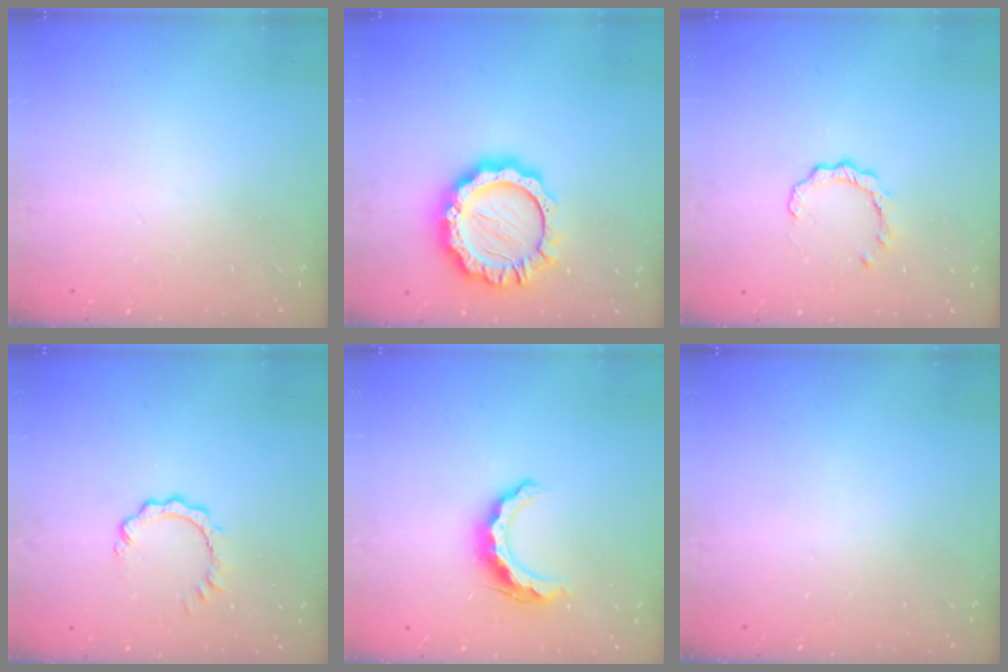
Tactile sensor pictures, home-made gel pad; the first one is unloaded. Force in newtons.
{"total": 14.4, "press": 14.3, "slide": 1.2}
{"total": 2.6, "press": 2.6, "slide": 0.2}
{"total": 3.1, "press": 3.0, "slide": 0.4}
{"total": 10.1, "press": 10.1, "slide": 0.6}
{"total": 0.0}